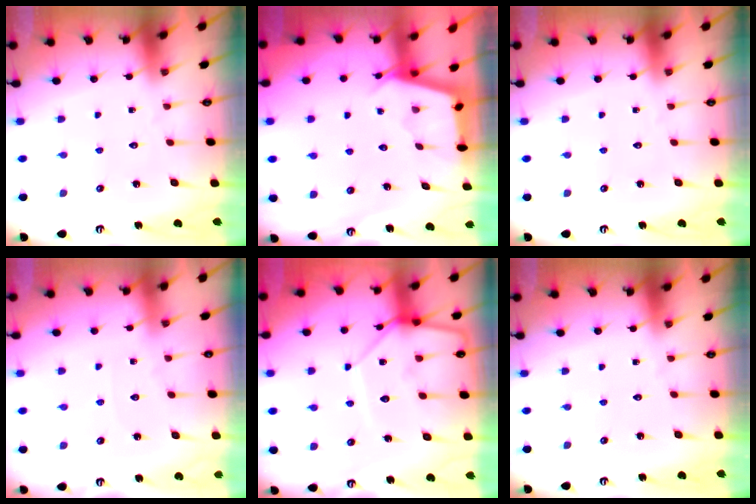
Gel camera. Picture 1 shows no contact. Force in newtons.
{"total": 2.8, "press": 2.8, "slide": 0.3}
{"total": 0.0}
{"total": 2.2, "press": 2.2, "slide": 0.3}
{"total": 11.6, "press": 11.5, "slide": 1.1}
{"total": 0.0}